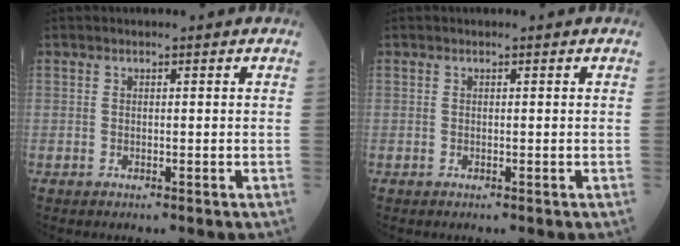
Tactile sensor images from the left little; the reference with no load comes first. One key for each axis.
{"total": 0.0}